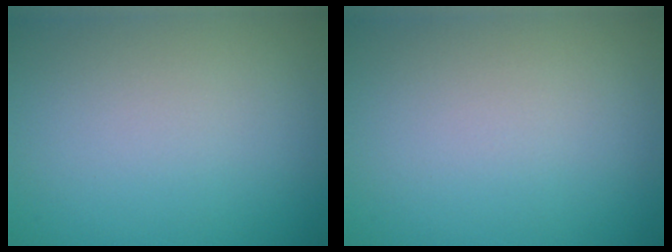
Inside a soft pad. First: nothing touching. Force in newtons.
{"total": 0.0}